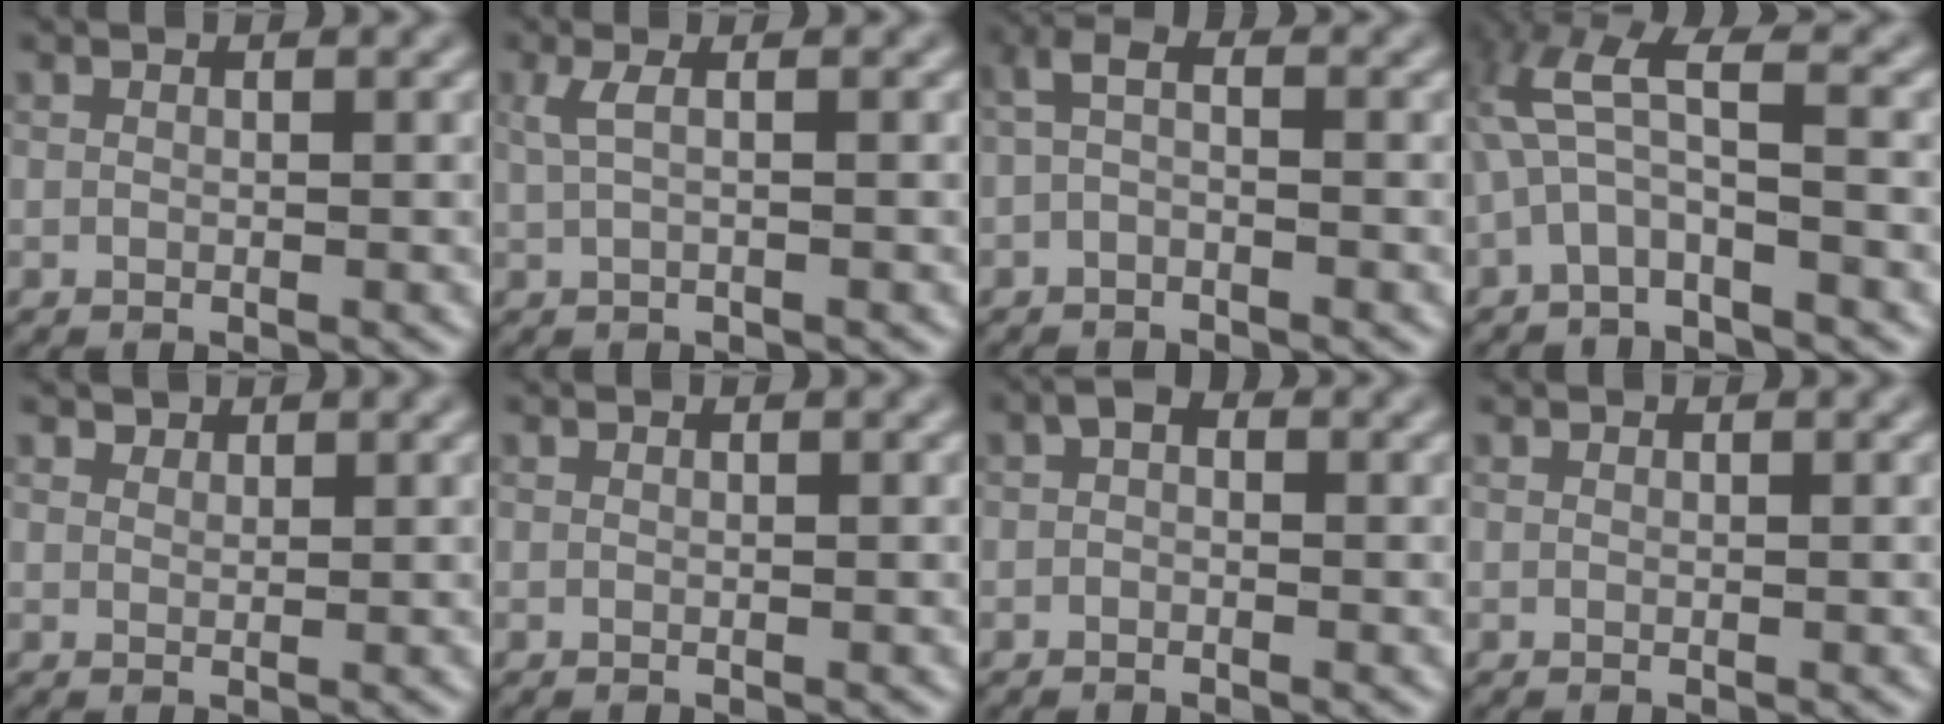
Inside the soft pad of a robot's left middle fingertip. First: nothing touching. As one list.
[{"total": 1.8, "force": [0.4, 0.6, 1.7], "torque": [-0.034, 0.002, 0.006]}, {"total": 1.7, "force": [-0.6, 0.7, 1.5], "torque": [-0.038, 0.005, -0.017]}, {"total": 4.8, "force": [-0.6, 1.4, 4.6], "torque": [-0.111, 0.018, -0.019]}, {"total": 1.3, "force": [1.2, 0.6, 0.1], "torque": [-0.006, -0.006, 0.022]}, {"total": 0.0}, {"total": 0.9, "force": [-0.2, 0.7, 0.6], "torque": [-0.013, 0.002, -0.008]}, {"total": 0.0}]